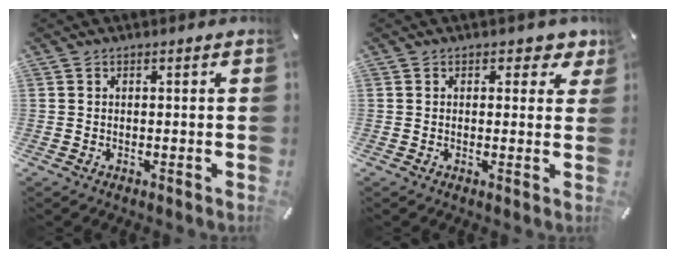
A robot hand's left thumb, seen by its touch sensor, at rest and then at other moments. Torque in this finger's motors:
{"motor_torque": [-0.21, -0.32, 0.05, 0.05, 0.05]}